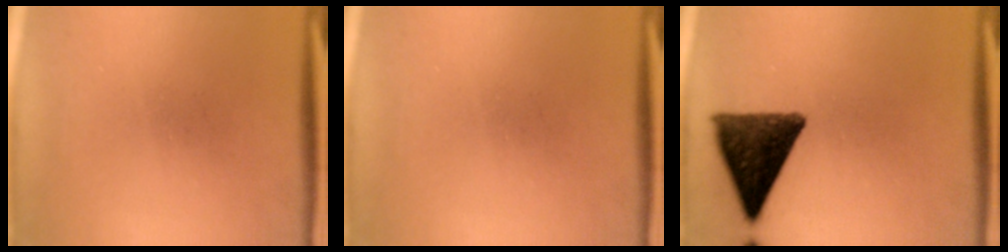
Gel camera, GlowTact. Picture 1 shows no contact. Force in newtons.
{"total": 0.0}
{"total": 12.1}